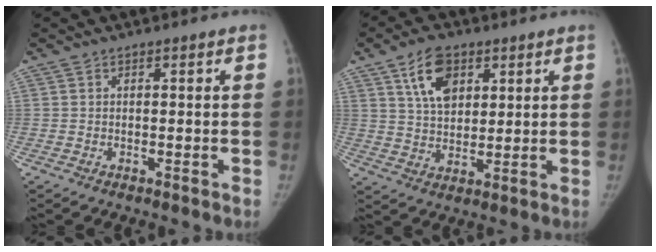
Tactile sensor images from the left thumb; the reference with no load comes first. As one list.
[{"total": 9.1, "force": [4.4, 5.5, 5.7], "torque": [-0.077, -0.020, 0.082]}]